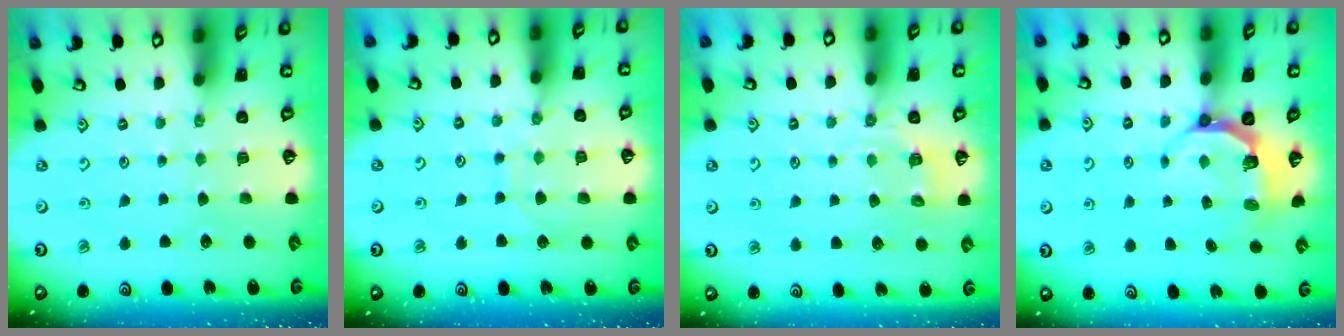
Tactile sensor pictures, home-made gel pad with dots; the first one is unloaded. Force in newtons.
{"total": 8.1, "press": 8.1, "slide": 0.7}
{"total": 3.6, "press": 3.1, "slide": 1.8}
{"total": 5.6, "press": 4.5, "slide": 3.3}